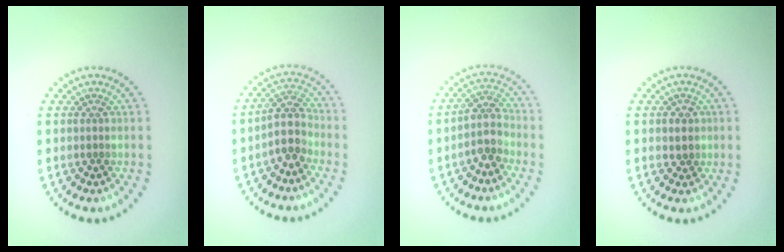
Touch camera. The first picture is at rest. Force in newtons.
{"total": 3.0, "press": 2.5, "slide": 1.6}
{"total": 3.0, "press": 2.4, "slide": 1.8}
{"total": 1.3, "press": 1.2, "slide": 0.6}